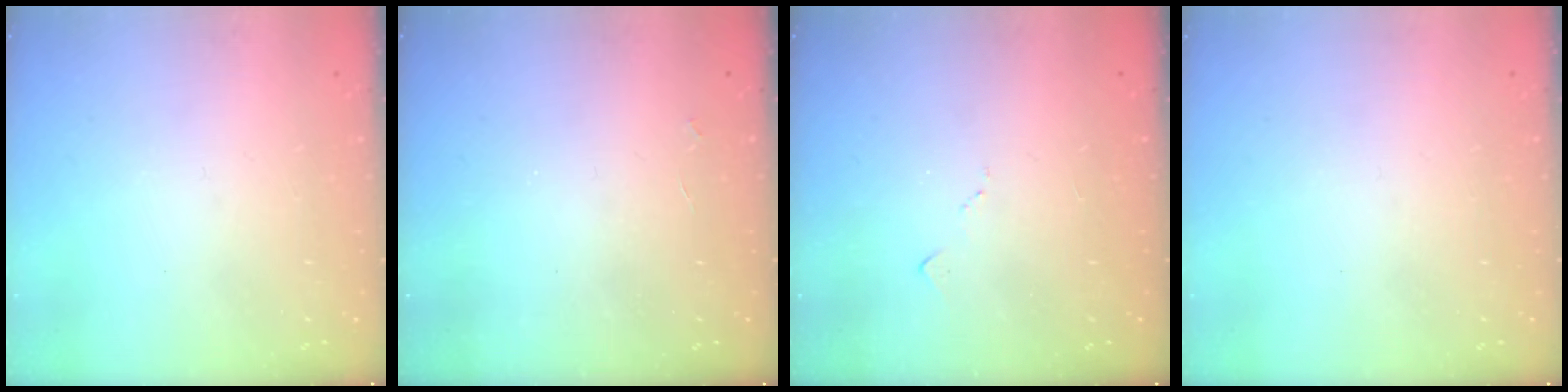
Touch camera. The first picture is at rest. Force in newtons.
{"total": 2.0, "press": 2.0, "slide": 0.4}
{"total": 5.6, "press": 5.5, "slide": 0.8}
{"total": 0.0}